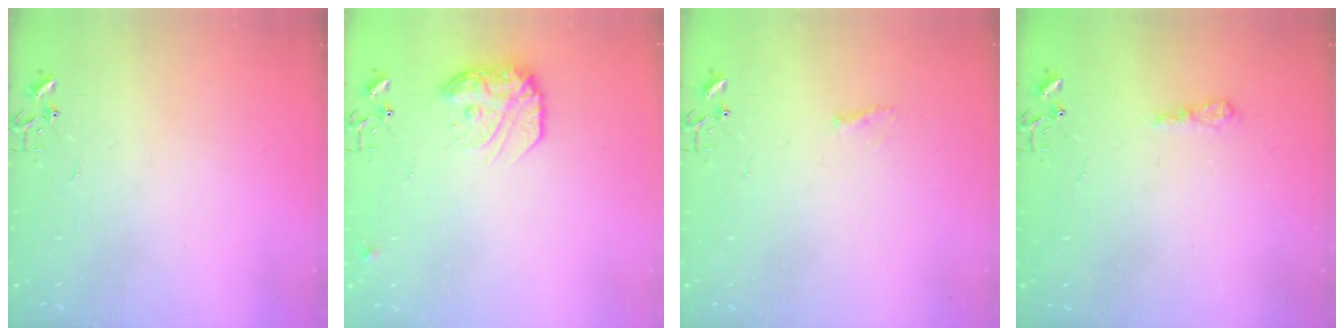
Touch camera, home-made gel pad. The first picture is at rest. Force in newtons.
{"total": 15.0, "press": 15.0, "slide": 1.2}
{"total": 4.7, "press": 4.6, "slide": 0.6}
{"total": 5.5, "press": 5.5, "slide": 0.6}